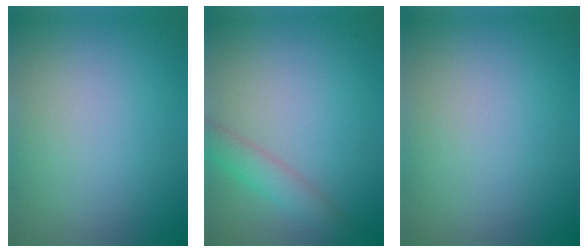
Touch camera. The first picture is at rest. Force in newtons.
{"total": 2.5, "press": 2.5, "slide": 0.1}
{"total": 0.0}